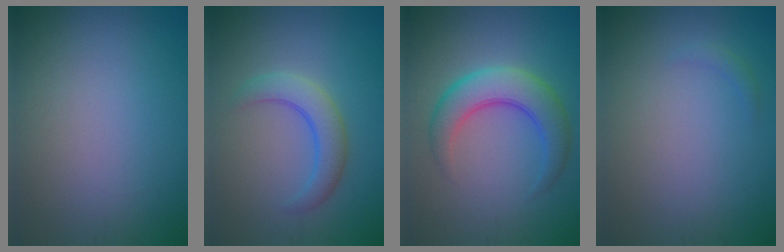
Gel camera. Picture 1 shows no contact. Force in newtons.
{"total": 3.4, "press": 3.4, "slide": 0.1}
{"total": 5.2, "press": 5.2, "slide": 0.1}
{"total": 0.7, "press": 0.7, "slide": 0.1}